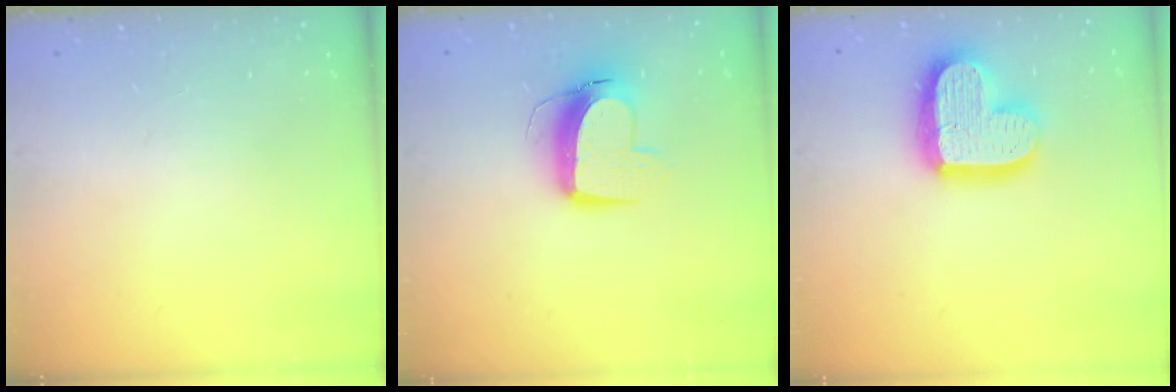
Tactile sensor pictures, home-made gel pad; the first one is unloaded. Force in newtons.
{"total": 11.1, "press": 11.0, "slide": 1.3}
{"total": 17.7, "press": 17.7, "slide": 1.5}